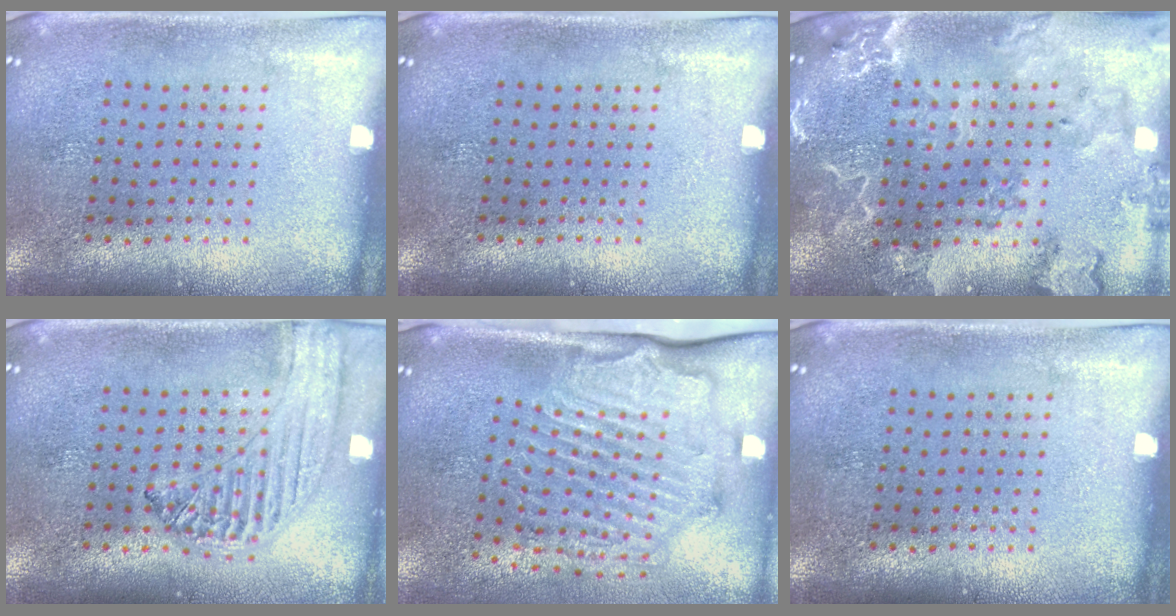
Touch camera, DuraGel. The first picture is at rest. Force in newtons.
{"total": 0.0}
{"total": 2.6, "press": 2.5, "slide": 0.9}
{"total": 1.2, "press": 1.2, "slide": 0.1}
{"total": 2.1, "press": 2.1, "slide": 0.5}
{"total": 0.0}